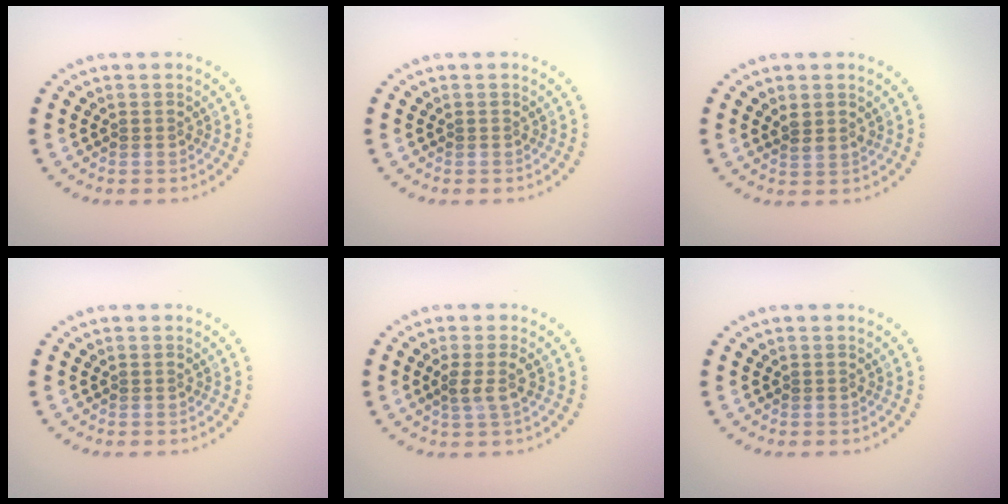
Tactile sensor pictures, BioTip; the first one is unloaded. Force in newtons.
{"total": 0.0}
{"total": 1.1, "press": 0.9, "slide": 0.5}
{"total": 0.0}
{"total": 1.8, "press": 1.5, "slide": 1.0}
{"total": 0.0}